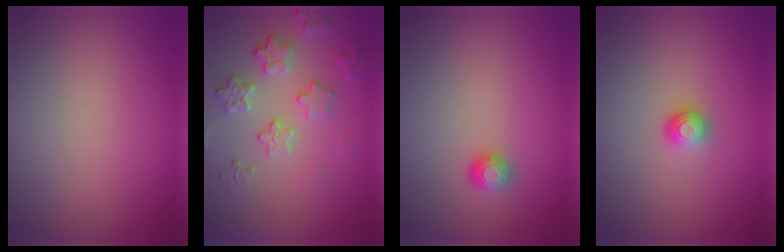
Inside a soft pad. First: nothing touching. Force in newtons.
{"total": 3.7, "press": 3.5, "slide": 1.4}
{"total": 1.1, "press": 1.1, "slide": 0.2}
{"total": 1.5, "press": 1.1, "slide": 1.0}